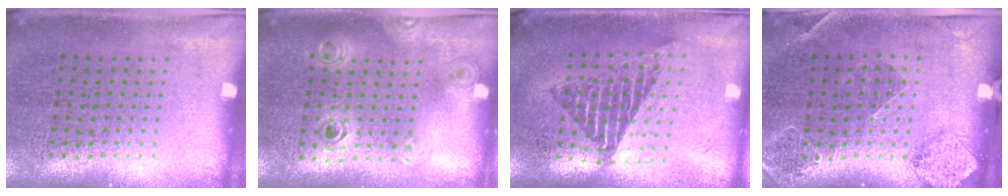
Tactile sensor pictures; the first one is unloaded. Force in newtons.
{"total": 1.2, "press": 1.0, "slide": 0.6}
{"total": 1.7, "press": 1.4, "slide": 1.0}
{"total": 1.6, "press": 1.5, "slide": 0.3}